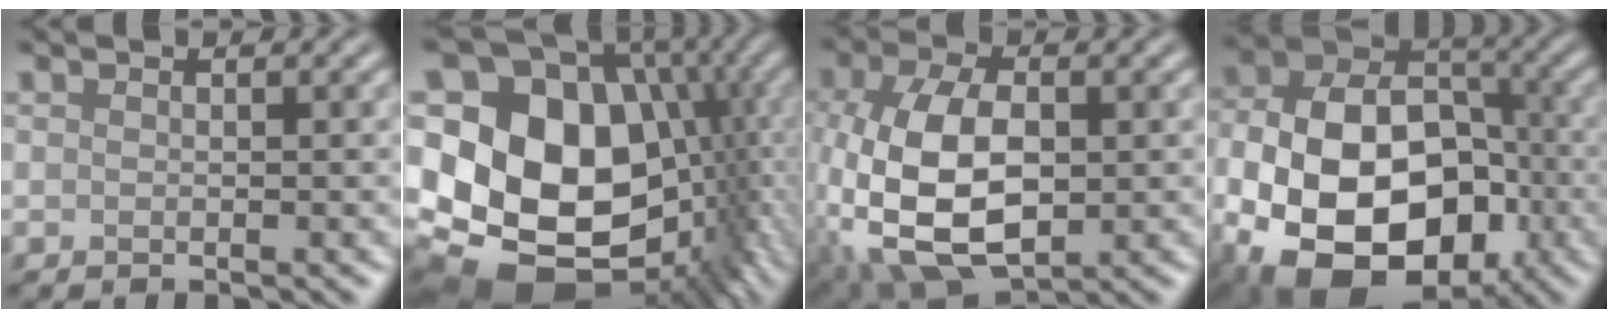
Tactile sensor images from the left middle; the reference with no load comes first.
{"total": 18.9, "force": [-1.1, 14.8, 11.6], "torque": [-0.183, -0.017, 0.016]}
{"total": 11.7, "force": [-2.1, 6.7, 9.3], "torque": [-0.226, -0.017, -0.037]}
{"total": 16.7, "force": [-5.4, 11.6, 10.8], "torque": [-0.176, -0.028, -0.099]}